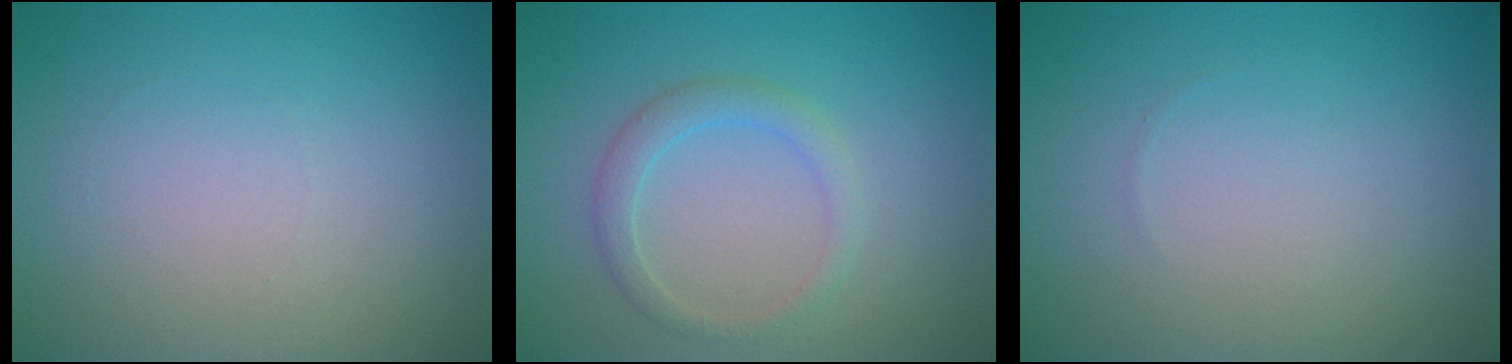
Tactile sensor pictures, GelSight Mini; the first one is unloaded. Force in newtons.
{"total": 2.0, "press": 2.0, "slide": 0.1}
{"total": 0.0}